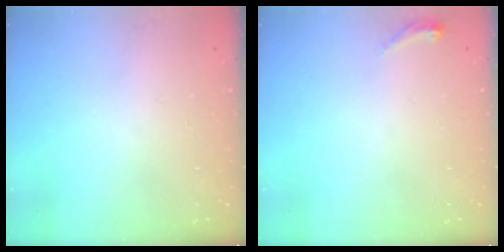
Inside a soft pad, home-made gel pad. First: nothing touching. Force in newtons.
{"total": 12.0, "press": 4.7, "slide": 11.0}